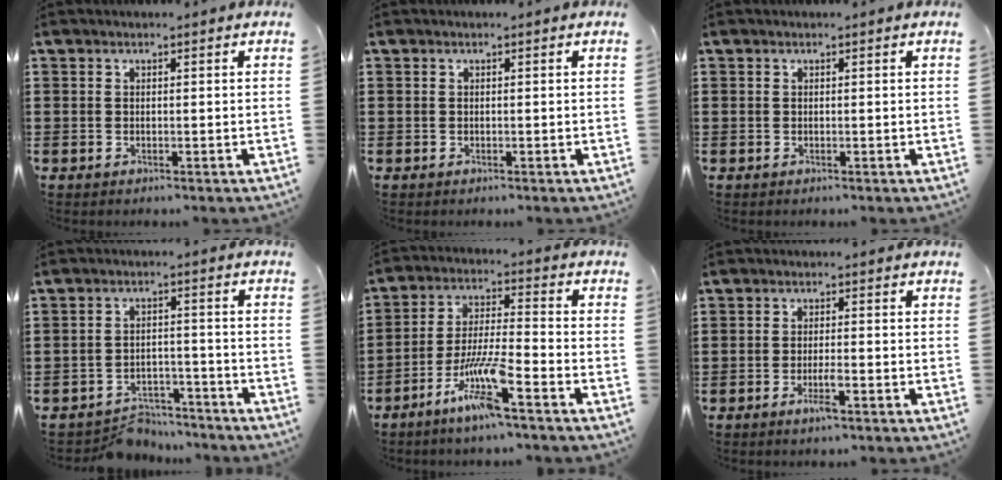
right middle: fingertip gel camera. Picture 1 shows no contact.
{"total": 0.0}
{"total": 0.0}
{"total": 4.8, "force": [-4.7, 0.9, 0.2], "torque": [-0.005, 0.010, -0.098]}
{"total": 9.5, "force": [-6.0, 0.8, 7.3], "torque": [-0.158, -0.011, -0.118]}
{"total": 3.1, "force": [-1.6, 0.3, 2.6], "torque": [-0.050, -0.003, -0.031]}